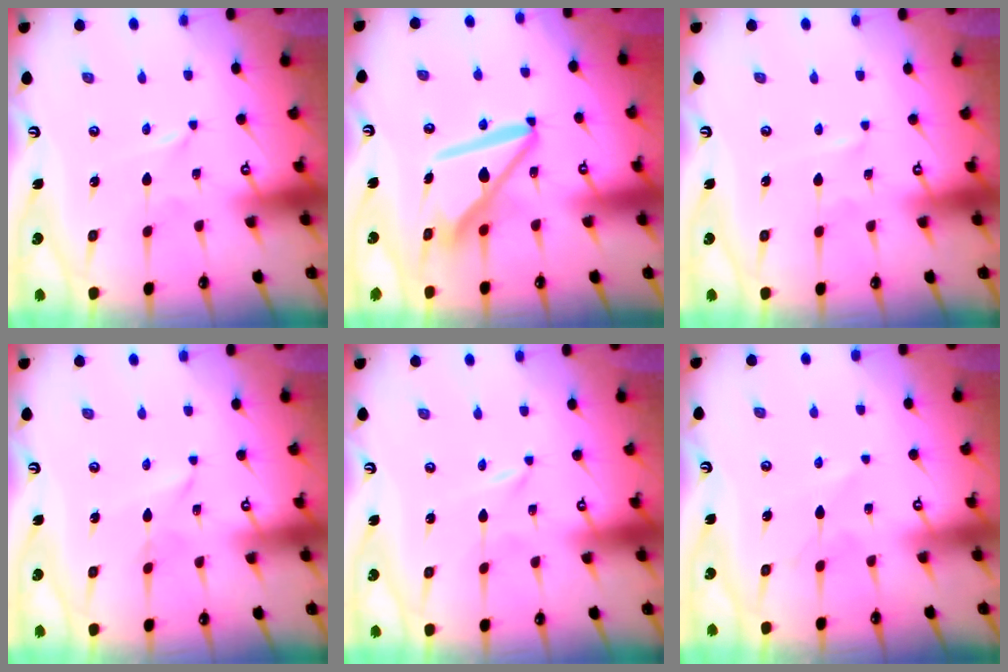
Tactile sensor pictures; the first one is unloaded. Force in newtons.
{"total": 12.4, "press": 12.4, "slide": 1.4}
{"total": 0.9, "press": 0.9, "slide": 0.1}
{"total": 1.9, "press": 1.9, "slide": 0.2}
{"total": 0.0}
{"total": 5.1, "press": 5.0, "slide": 0.6}